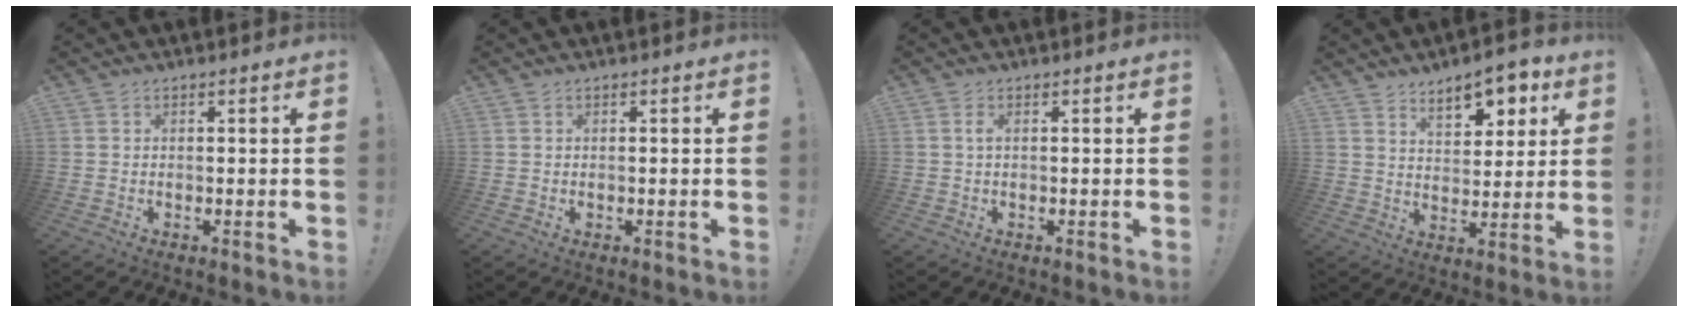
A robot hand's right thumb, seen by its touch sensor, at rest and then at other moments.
{"total": 0.0}
{"total": 1.2, "force": [0.0, 0.4, 1.2], "torque": [-0.024, 0.004, -0.001]}
{"total": 10.5, "force": [6.6, 5.2, 6.2], "torque": [-0.074, -0.038, 0.116]}